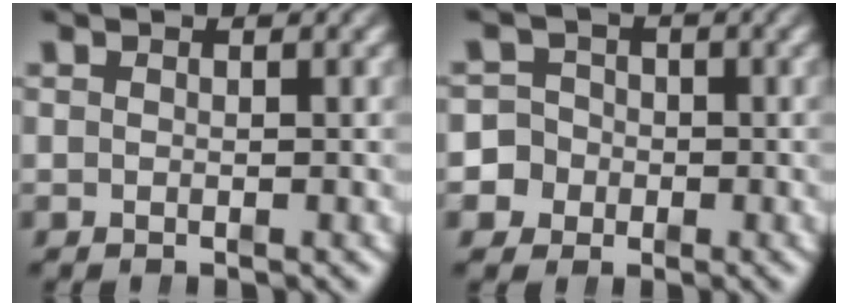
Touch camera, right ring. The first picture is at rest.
{"total": 9.0, "force": [-2.2, 8.4, 2.2], "torque": [-0.074, -0.037, -0.039]}